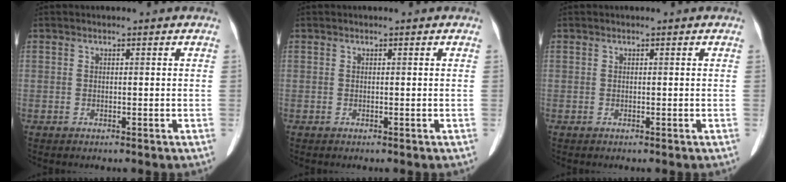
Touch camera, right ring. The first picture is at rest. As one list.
[{"total": 0.0}, {"total": 0.0}]